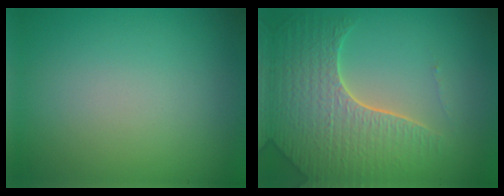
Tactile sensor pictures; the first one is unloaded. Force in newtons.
{"total": 7.3, "press": 5.3, "slide": 5.0}